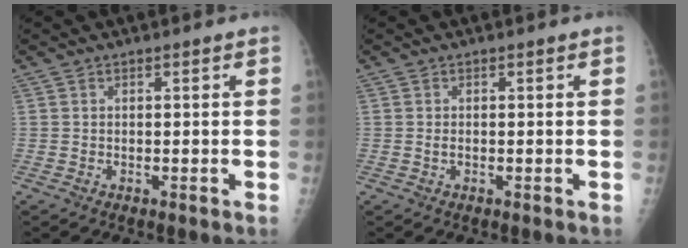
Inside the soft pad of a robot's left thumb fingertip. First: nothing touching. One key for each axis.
{"total": 0.7, "fx": -0.1, "fy": 0.4, "fz": 0.6, "tx": -0.011, "ty": 0.000, "tz": -0.002}